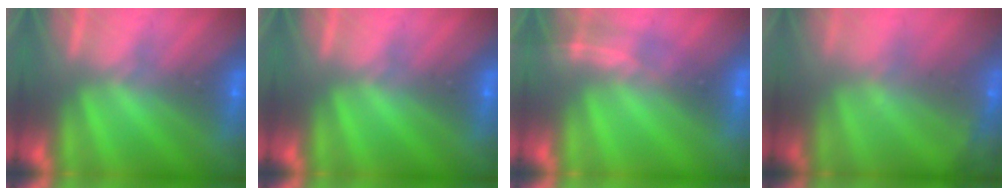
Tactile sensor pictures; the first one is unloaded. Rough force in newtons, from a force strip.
{"total": 0.0}
{"total": 1.8}
{"total": 5.7}